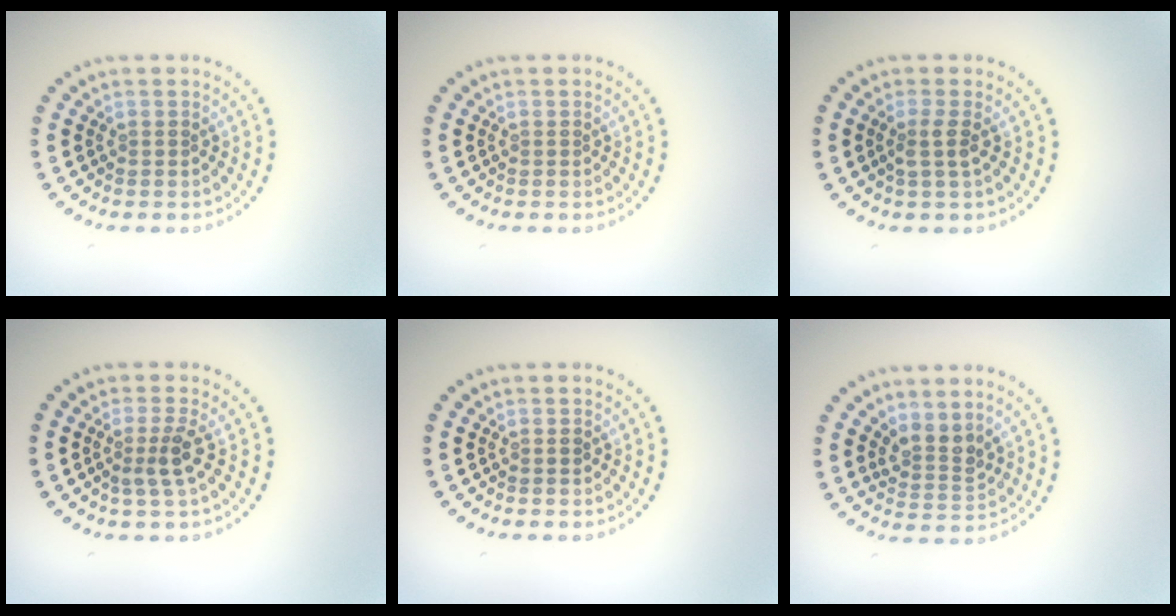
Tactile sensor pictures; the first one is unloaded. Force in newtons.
{"total": 0.0}
{"total": 1.6, "press": 1.3, "slide": 0.9}
{"total": 2.3, "press": 1.8, "slide": 1.4}
{"total": 0.6, "press": 0.5, "slide": 0.2}
{"total": 2.6, "press": 2.0, "slide": 1.7}